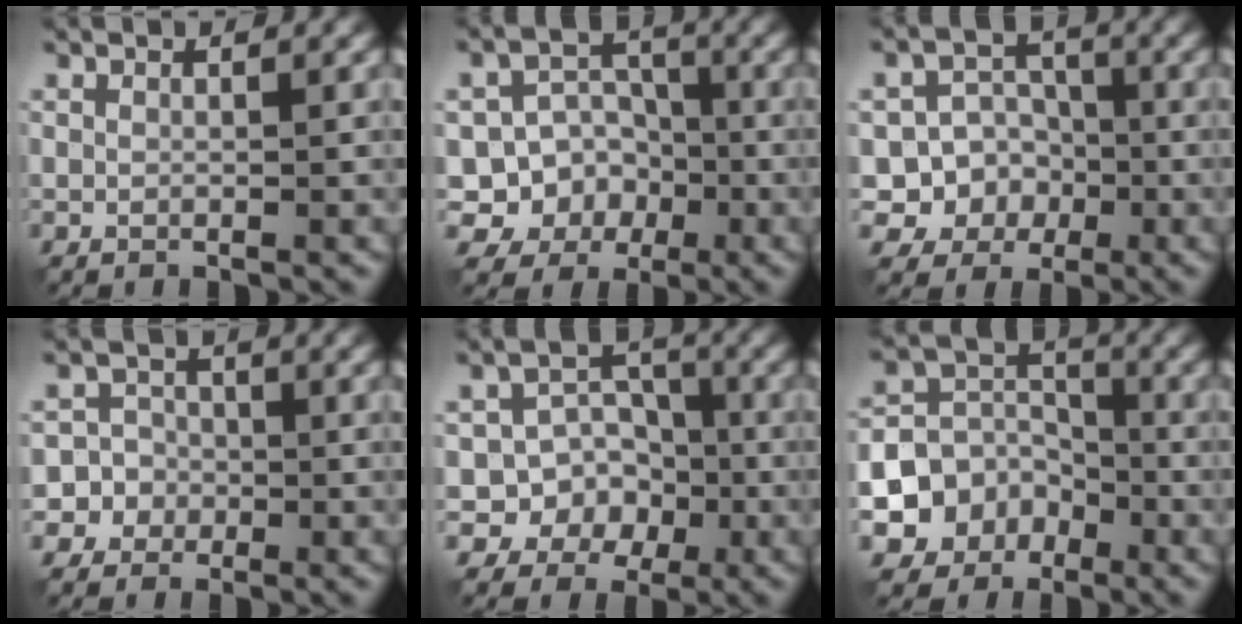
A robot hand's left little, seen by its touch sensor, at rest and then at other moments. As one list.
[{"total": 7.9, "force": [-2.9, 7.0, 1.9], "torque": [-0.013, 0.004, -0.068]}, {"total": 7.2, "force": [-2.4, 6.6, 1.4], "torque": [-0.006, 0.006, -0.061]}, {"total": 5.2, "force": [-1.9, 4.8, 0.2], "torque": [0.015, 0.011, -0.054]}, {"total": 7.2, "force": [-2.9, 6.4, 1.6], "torque": [0.002, 0.007, -0.068]}, {"total": 7.4, "force": [-3.5, 6.2, 1.8], "torque": [-0.016, 0.002, -0.088]}]